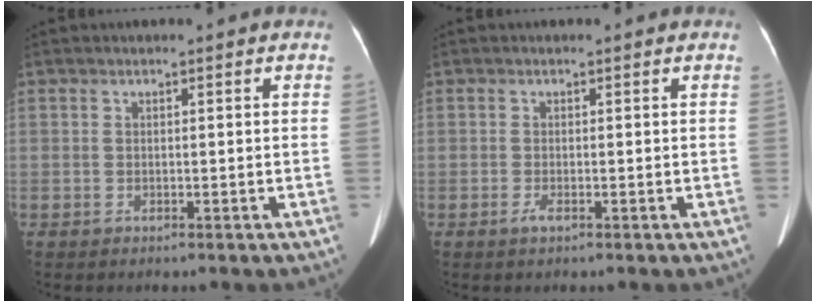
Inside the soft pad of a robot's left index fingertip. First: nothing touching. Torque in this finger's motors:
{"motor_torque": [0.22, 0.15, 0.05, 0.00]}